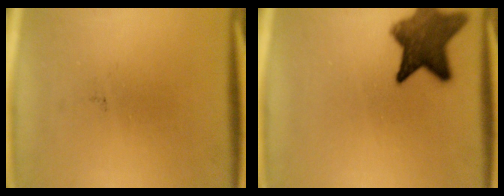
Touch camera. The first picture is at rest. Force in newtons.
{"total": 9.7}